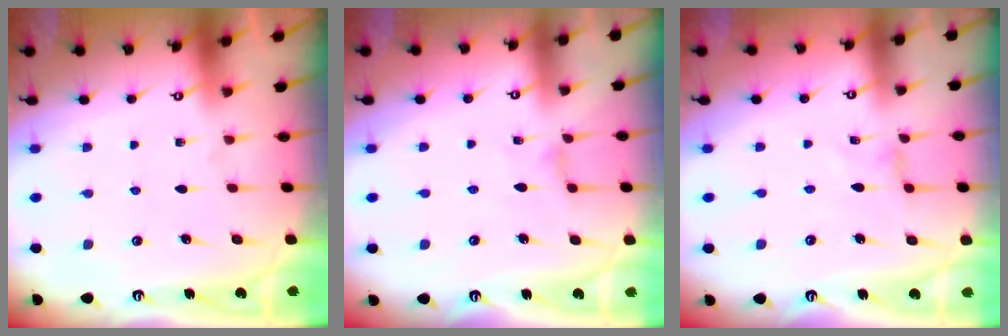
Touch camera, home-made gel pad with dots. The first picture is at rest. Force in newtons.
{"total": 1.4, "press": 1.3, "slide": 0.3}
{"total": 0.0}